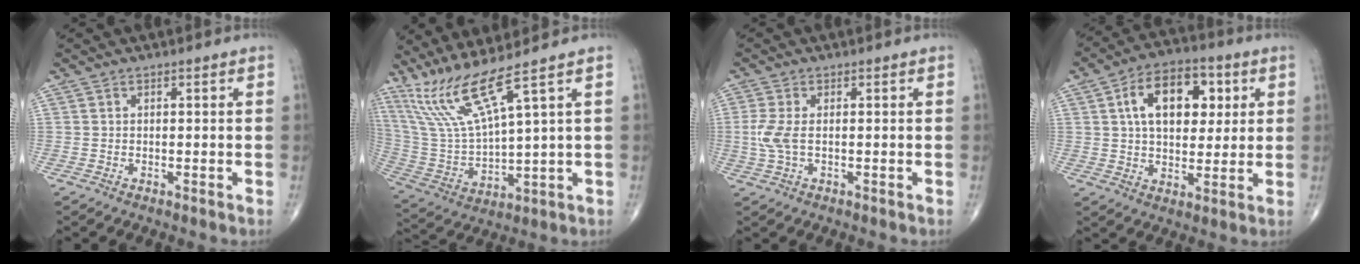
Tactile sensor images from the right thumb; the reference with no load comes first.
{"total": 12.3, "force": [8.8, -0.8, 8.6], "torque": [-0.192, -0.050, 0.189]}
{"total": 4.1, "force": [-0.1, 1.8, 3.7], "torque": [-0.104, 0.000, -0.003]}
{"total": 14.8, "force": [4.0, 9.1, 10.9], "torque": [-0.140, 0.005, 0.061]}